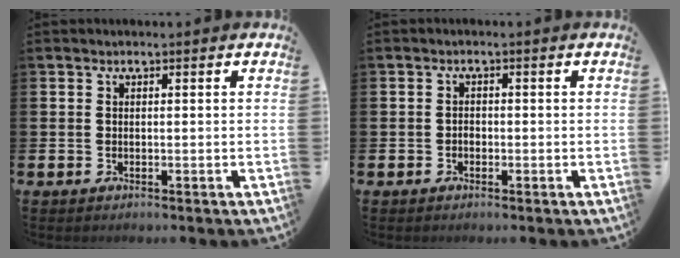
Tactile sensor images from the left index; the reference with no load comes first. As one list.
[{"total": 0.9, "force": [-0.5, 0.7, 0.4], "torque": [-0.016, 0.005, -0.009]}]